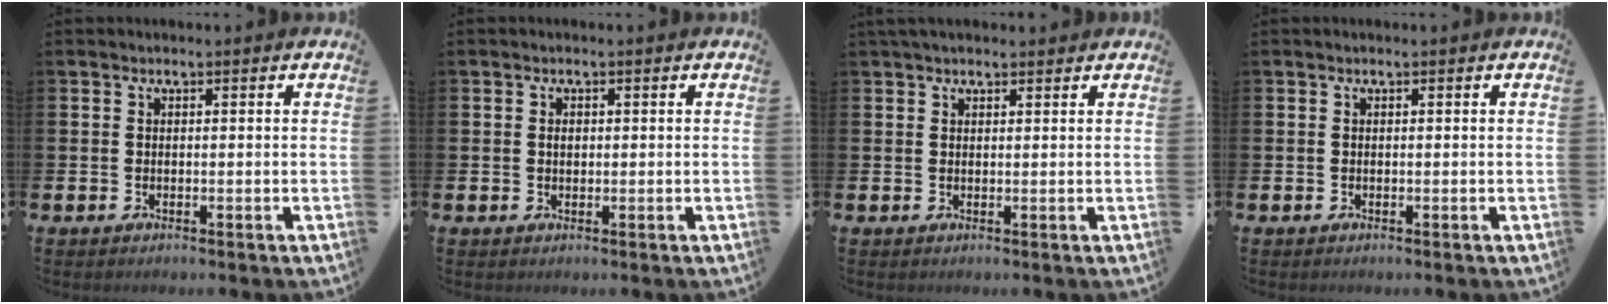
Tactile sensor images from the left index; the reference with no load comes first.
{"total": 0.9, "force": [0.2, 0.6, 0.6], "torque": [0.000, 0.000, 0.000]}
{"total": 1.9, "force": [1.7, 0.7, 0.6], "torque": [-0.005, 0.002, 0.028]}
{"total": 0.0}